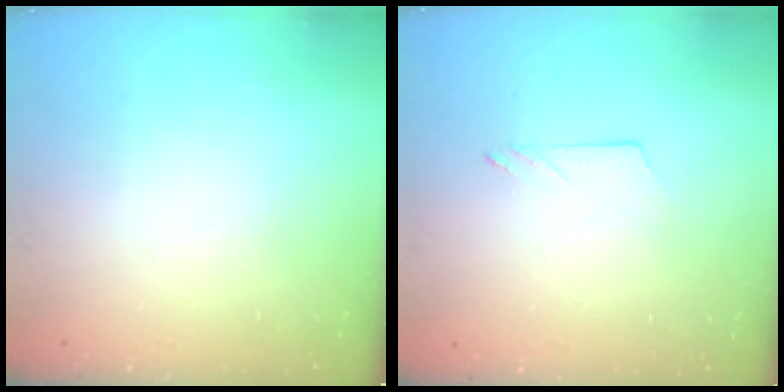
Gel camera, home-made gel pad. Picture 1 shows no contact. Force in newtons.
{"total": 3.5, "press": 3.4, "slide": 0.4}